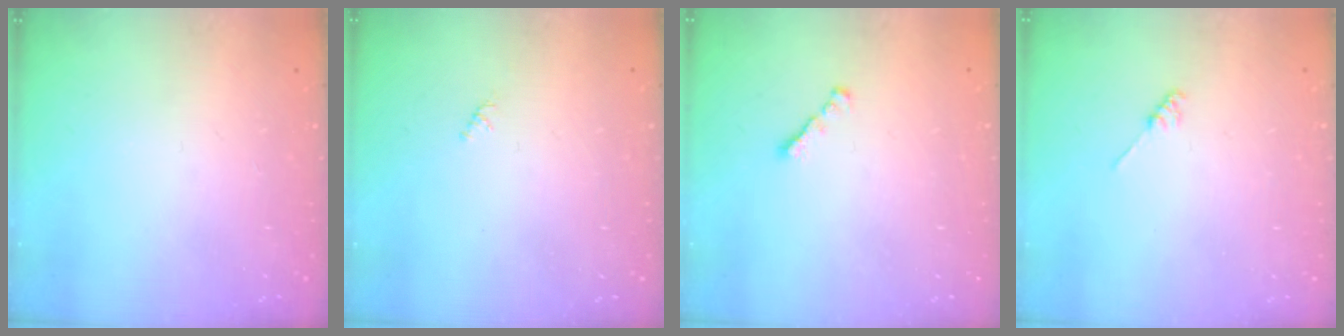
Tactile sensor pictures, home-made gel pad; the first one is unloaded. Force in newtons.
{"total": 0.8, "press": 0.7, "slide": 0.4}
{"total": 1.8, "press": 1.7, "slide": 0.6}
{"total": 1.2, "press": 1.1, "slide": 0.3}